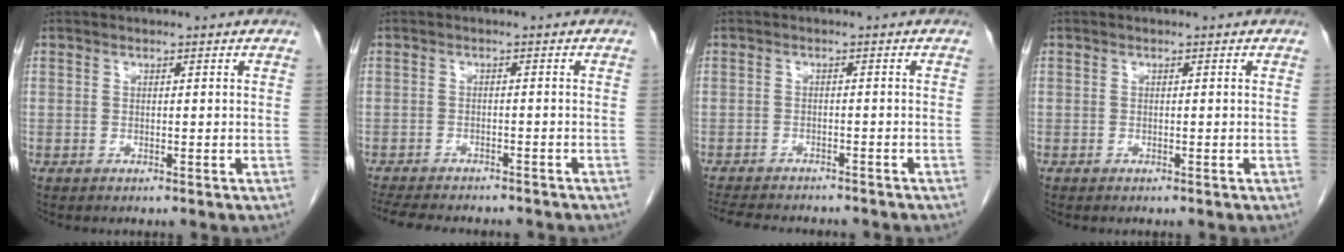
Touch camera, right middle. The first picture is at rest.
{"total": 13.4, "force": [-11.6, 3.7, 5.6], "torque": [-0.111, -0.011, -0.151]}
{"total": 12.1, "force": [-10.6, 3.3, 4.8], "torque": [-0.092, -0.007, -0.139]}
{"total": 0.0}